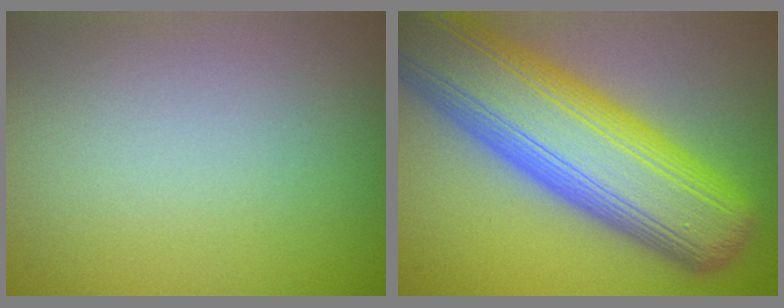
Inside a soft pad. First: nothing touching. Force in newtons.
{"total": 14.4, "press": 14.4, "slide": 0.6}